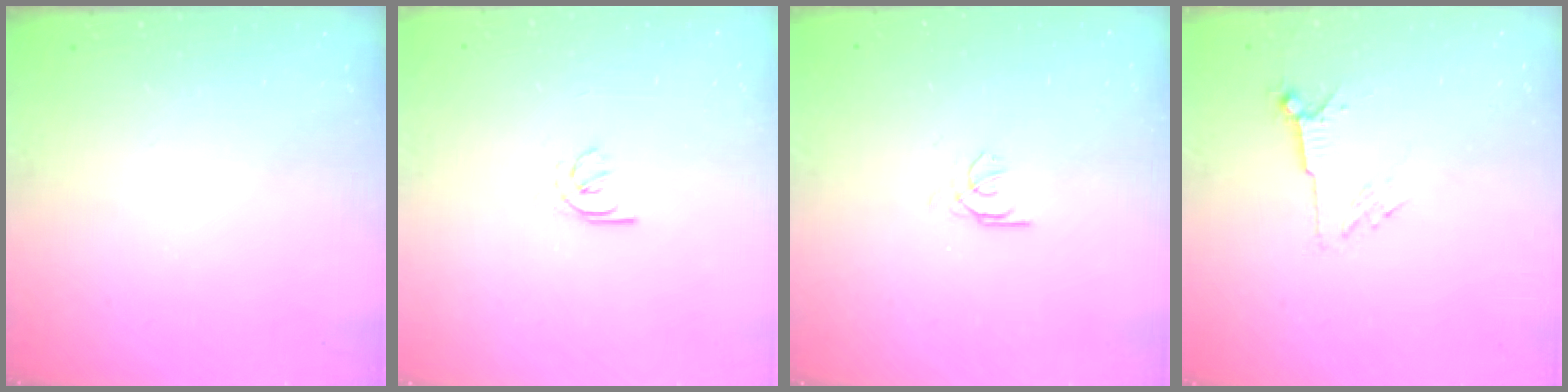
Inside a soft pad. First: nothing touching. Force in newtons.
{"total": 2.1, "press": 2.1, "slide": 0.6}
{"total": 0.9, "press": 0.8, "slide": 0.4}
{"total": 4.1, "press": 4.0, "slide": 0.5}